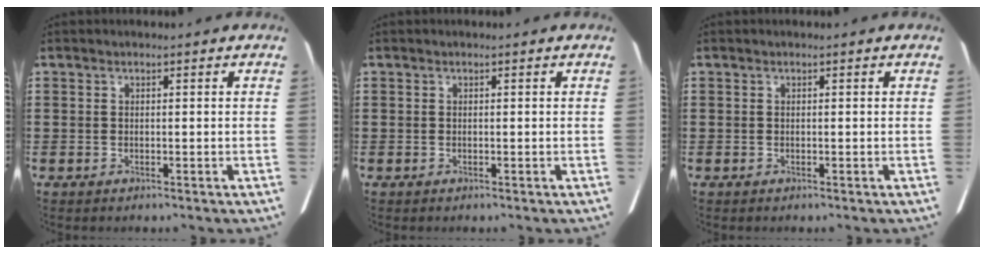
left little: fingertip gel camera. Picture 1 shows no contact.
{"total": 0.0}
{"total": 0.0}